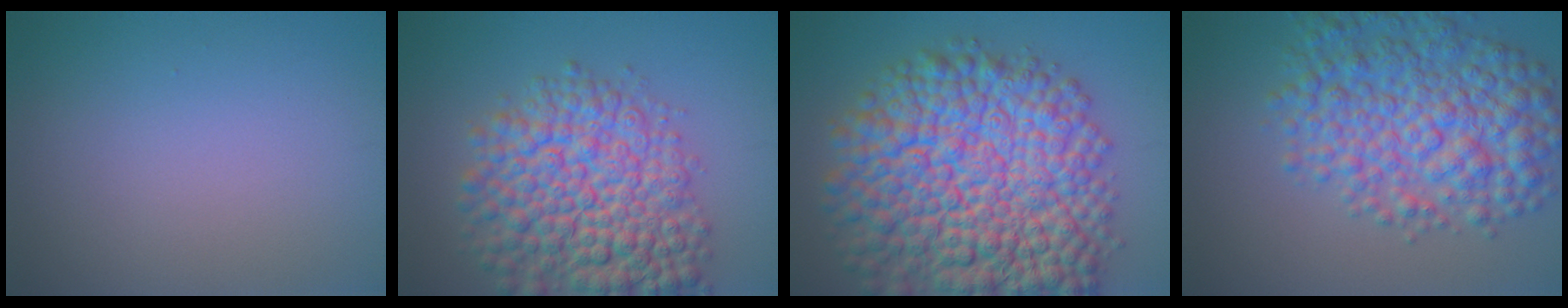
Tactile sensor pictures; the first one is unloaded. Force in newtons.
{"total": 10.6, "press": 10.5, "slide": 0.4}
{"total": 16.9, "press": 16.9, "slide": 0.7}
{"total": 8.5, "press": 8.5, "slide": 0.1}